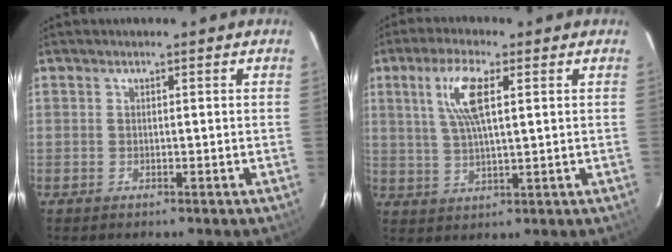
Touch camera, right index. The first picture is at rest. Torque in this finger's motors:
{"motor_torque": [0.73, 0.51, 0.25, 0.13]}